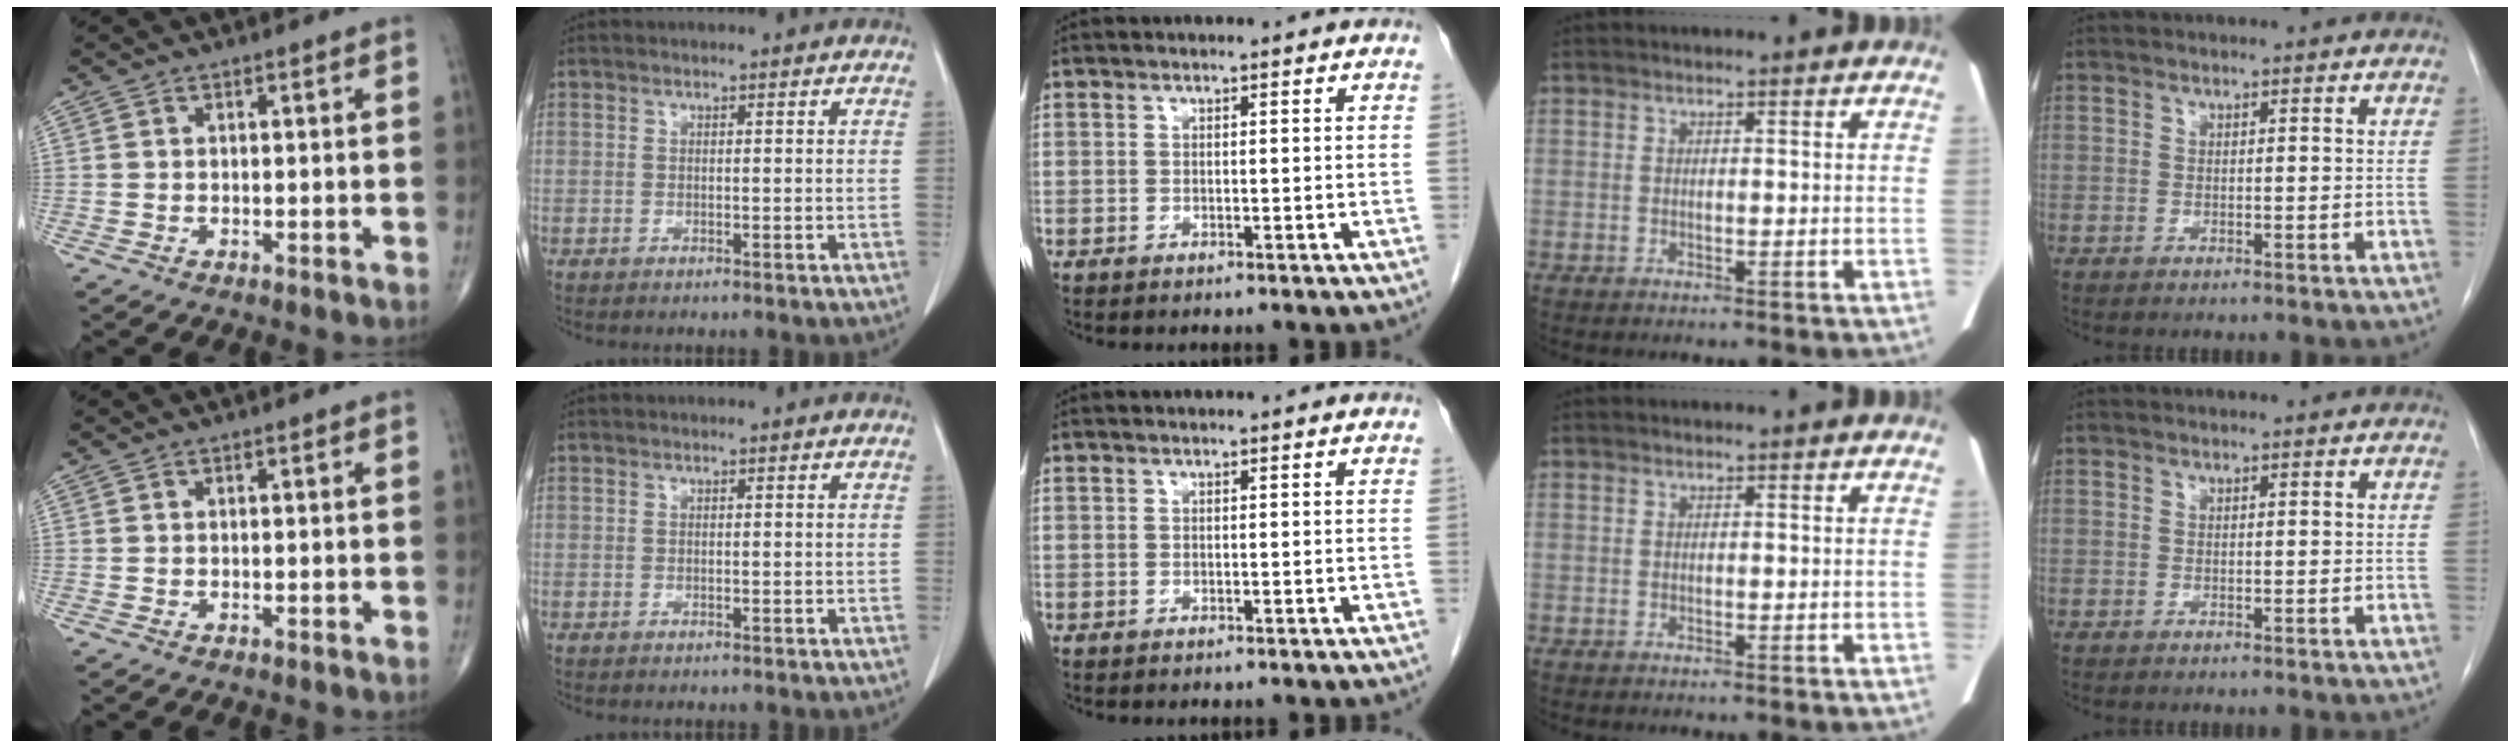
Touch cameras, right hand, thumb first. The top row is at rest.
{}